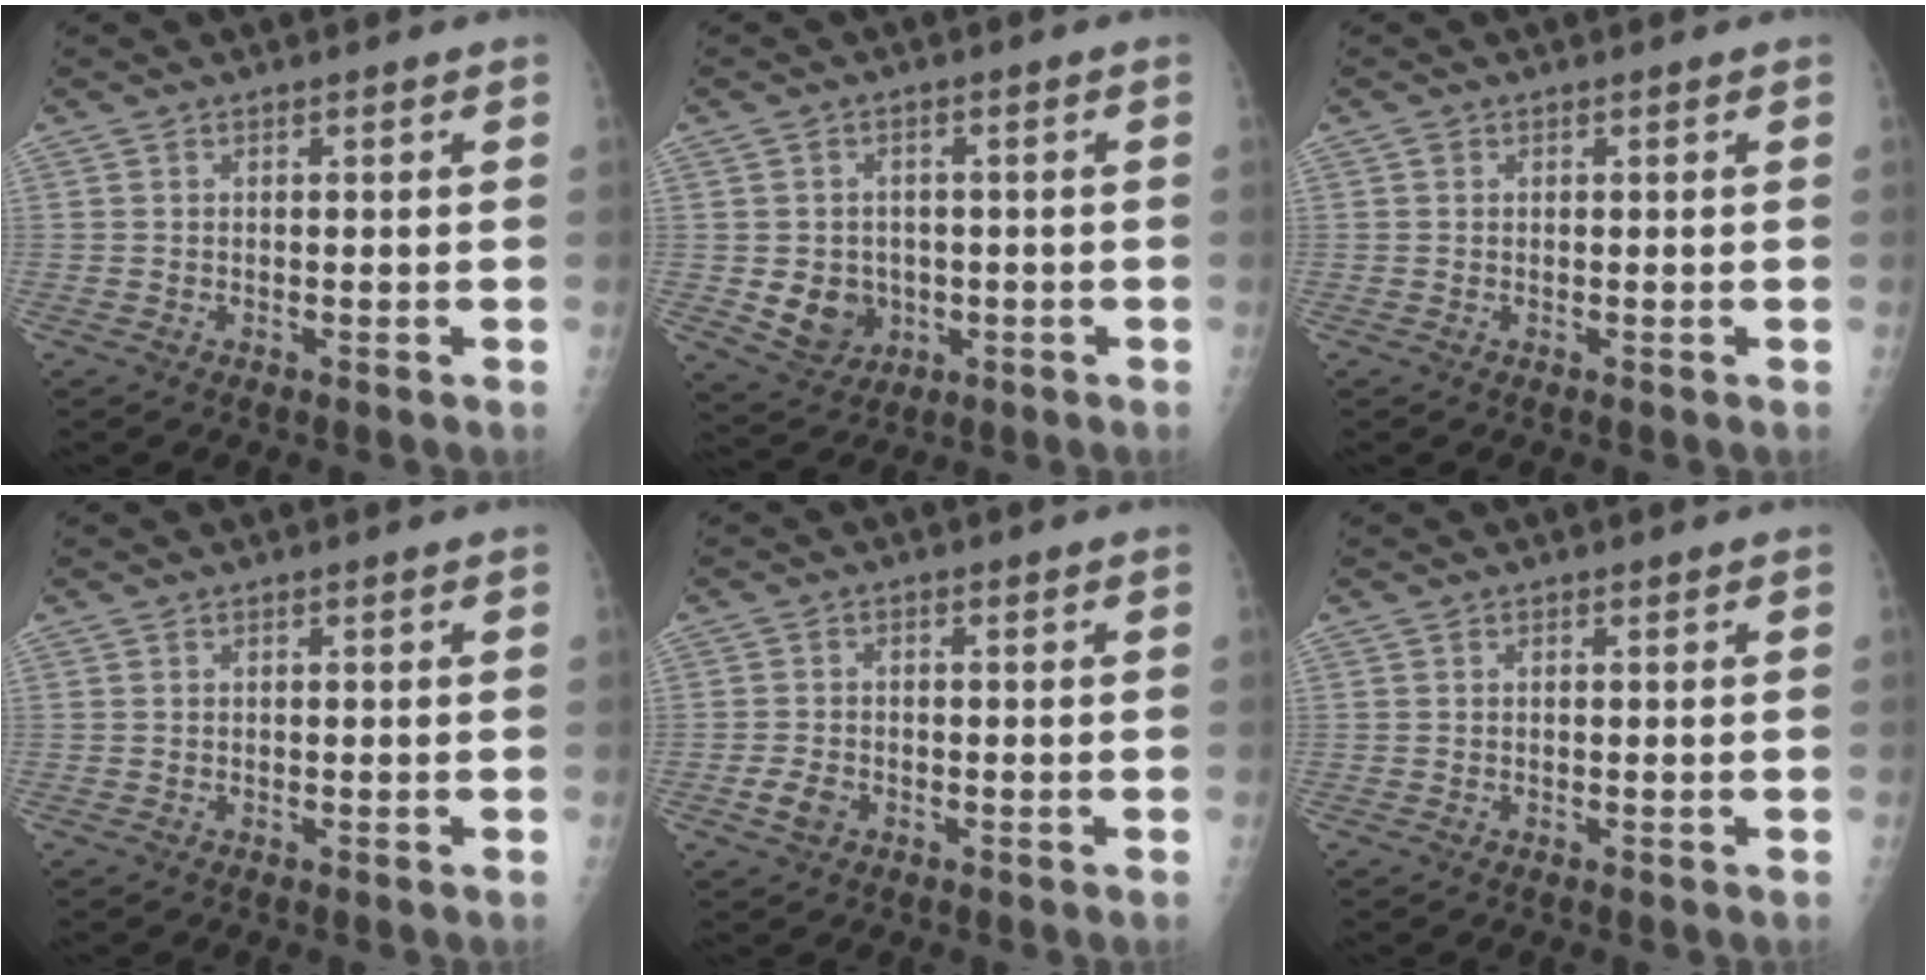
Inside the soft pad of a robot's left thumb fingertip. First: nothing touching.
{"total": 7.1, "force": [-1.0, 6.2, 3.3], "torque": [-0.025, 0.002, -0.003]}
{"total": 0.5, "force": [0.2, 0.5, 0.1], "torque": [0.001, 0.002, 0.002]}
{"total": 0.0}
{"total": 3.1, "force": [-1.3, 2.2, 1.7], "torque": [-0.030, 0.002, -0.022]}
{"total": 0.0}